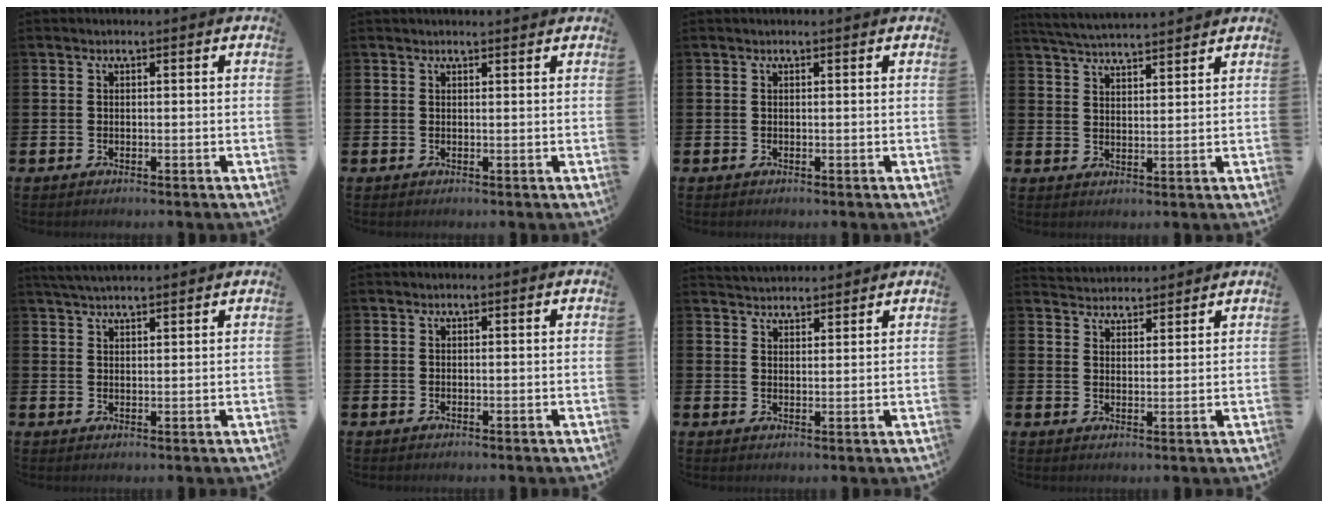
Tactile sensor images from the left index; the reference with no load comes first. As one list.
[{"total": 0.7, "force": [0.7, 0.0, 0.2], "torque": [0.003, -0.002, 0.012]}, {"total": 0.0}, {"total": 4.6, "force": [4.6, 0.0, 0.3], "torque": [-0.022, -0.025, 0.083]}, {"total": 3.6, "force": [3.4, 0.3, 1.0], "torque": [-0.021, -0.011, 0.063]}, {"total": 0.0}, {"total": 3.4, "force": [3.4, 0.5, -0.2], "torque": [0.000, -0.017, 0.061]}, {"total": 3.6, "force": [3.5, 0.7, -0.5], "torque": [-0.005, -0.017, 0.066]}]